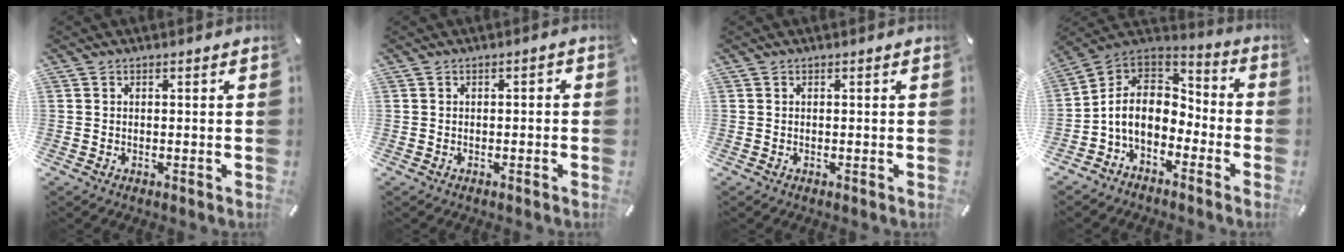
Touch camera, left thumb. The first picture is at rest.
{"total": 1.3, "force": [-0.8, 0.6, 0.8], "torque": [-0.016, 0.004, -0.016]}
{"total": 0.0}
{"total": 10.1, "force": [-3.5, 7.7, 5.4], "torque": [-0.133, 0.011, -0.069]}